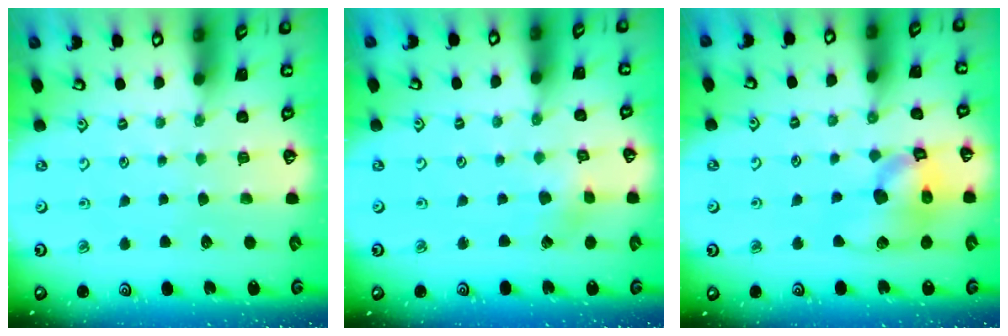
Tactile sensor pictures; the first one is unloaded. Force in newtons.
{"total": 2.2, "press": 2.2, "slide": 0.3}
{"total": 16.8, "press": 16.6, "slide": 2.5}